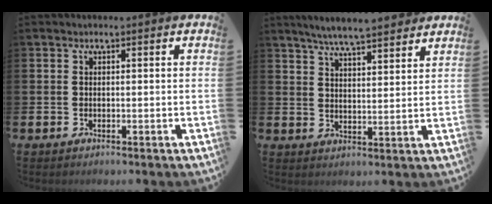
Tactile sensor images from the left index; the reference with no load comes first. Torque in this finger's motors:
{"motor_torque": [1.13, -1.01, 0.21, 0.11]}